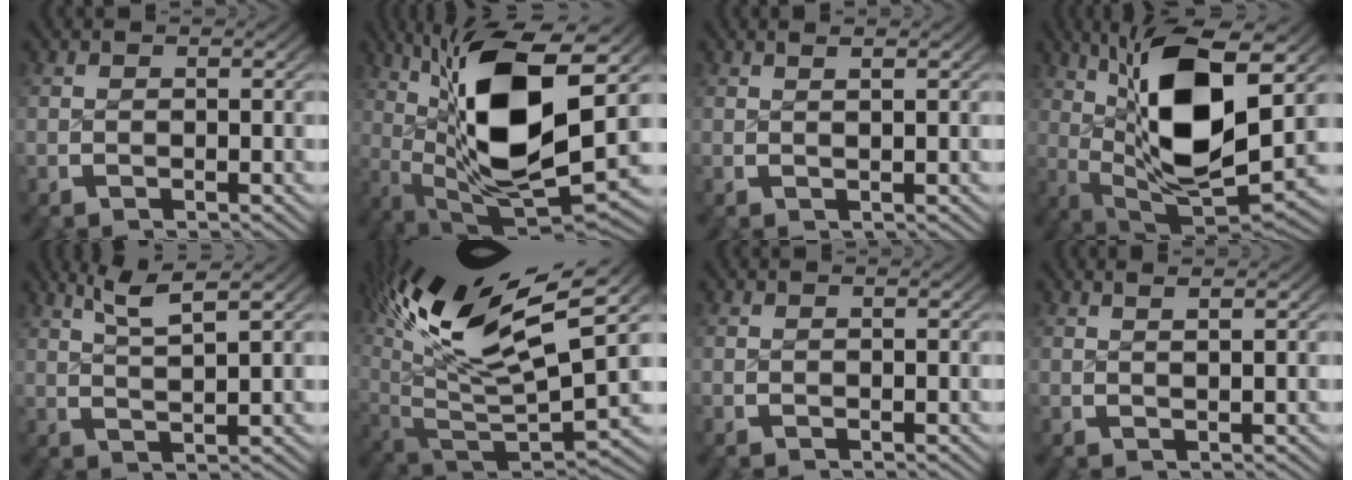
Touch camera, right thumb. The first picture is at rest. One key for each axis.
{"total": 18.7, "fx": 1.1, "fy": 9.7, "fz": 15.9, "tx": -0.304, "ty": -0.041, "tz": 0.040}
{"total": 1.2, "fx": 0.9, "fy": 0.0, "fz": 0.8, "tx": -0.010, "ty": 0.002, "tz": 0.017}
{"total": 16.6, "fx": 1.5, "fy": 8.4, "fz": 14.2, "tx": -0.266, "ty": -0.034, "tz": 0.041}
{"total": 4.4, "fx": 3.2, "fy": 0.7, "fz": 3.0, "tx": -0.049, "ty": 0.005, "tz": 0.059}
{"total": 17.4, "fx": 4.5, "fy": 9.6, "fz": 13.8, "tx": -0.276, "ty": -0.031, "tz": 0.090}
{"total": 0.0}
{"total": 1.6, "fx": 1.2, "fy": 0.0, "fz": 1.0, "tx": -0.010, "ty": 0.005, "tz": 0.022}